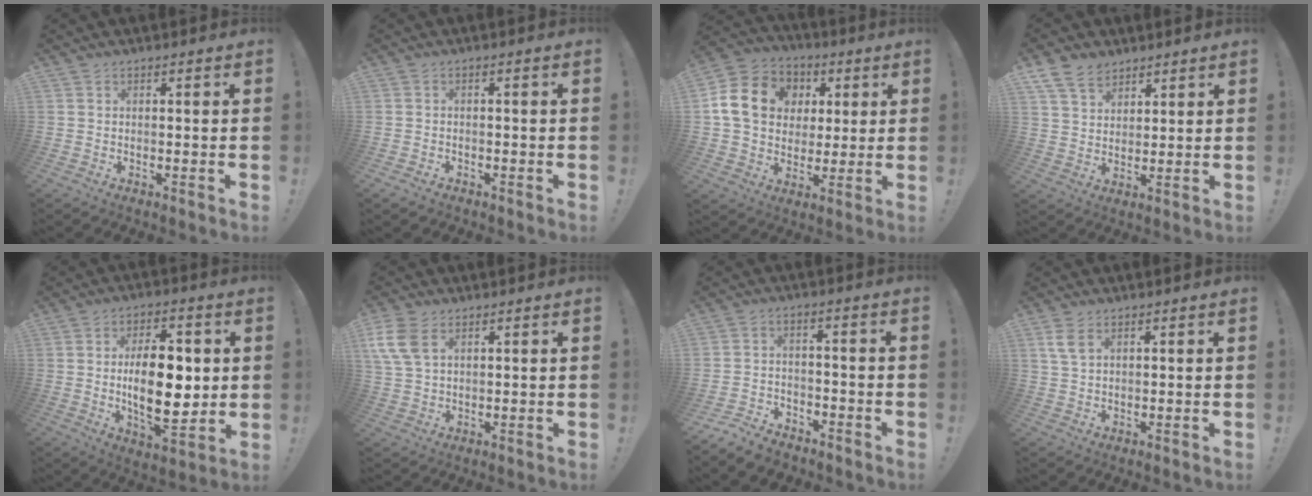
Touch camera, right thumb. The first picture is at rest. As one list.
[{"total": 1.4, "force": [-1.1, 0.8, 0.3], "torque": [-0.002, 0.001, -0.020]}, {"total": 17.1, "force": [4.1, 13.9, 9.0], "torque": [-0.139, 0.003, 0.092]}, {"total": 8.8, "force": [6.2, 5.4, 2.9], "torque": [-0.061, -0.032, 0.125]}, {"total": 17.7, "force": [0.6, 9.0, 15.3], "torque": [-0.255, -0.008, 0.005]}, {"total": 9.2, "force": [3.9, 5.7, 6.0], "torque": [-0.123, -0.009, 0.076]}, {"total": 5.7, "force": [-4.9, 2.6, 1.2], "torque": [-0.018, 0.014, -0.090]}, {"total": 4.8, "force": [2.4, 2.5, 3.3], "torque": [-0.053, -0.009, 0.046]}]